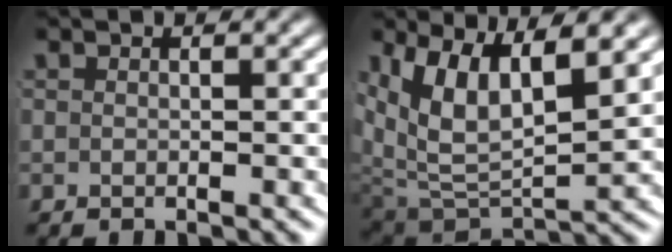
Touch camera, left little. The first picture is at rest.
{"total": 9.1, "force": [2.0, 6.2, 6.3], "torque": [-0.143, -0.016, 0.042]}